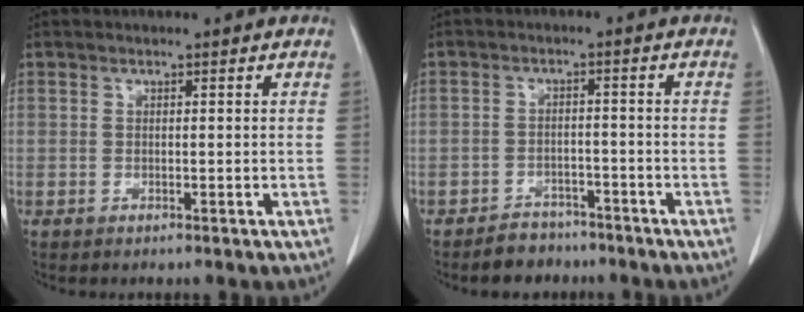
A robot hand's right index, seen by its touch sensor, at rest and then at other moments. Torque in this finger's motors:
{"motor_torque": [-0.80, -0.26, -0.29, -0.11]}